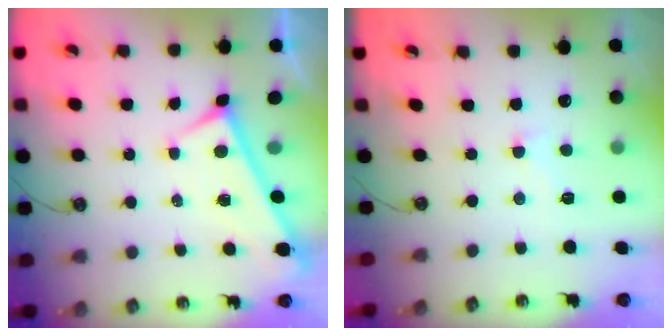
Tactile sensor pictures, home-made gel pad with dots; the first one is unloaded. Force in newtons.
{"total": 0.8, "press": 0.5, "slide": 0.7}